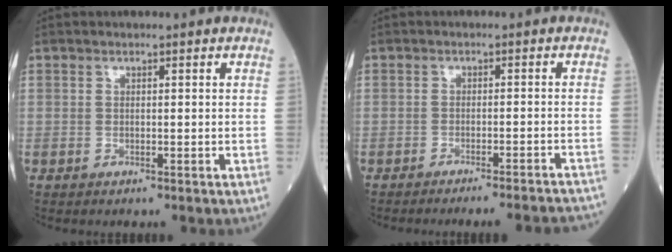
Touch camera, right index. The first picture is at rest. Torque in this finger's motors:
{"motor_torque": [0.94, -1.20, 0.21, 0.06]}